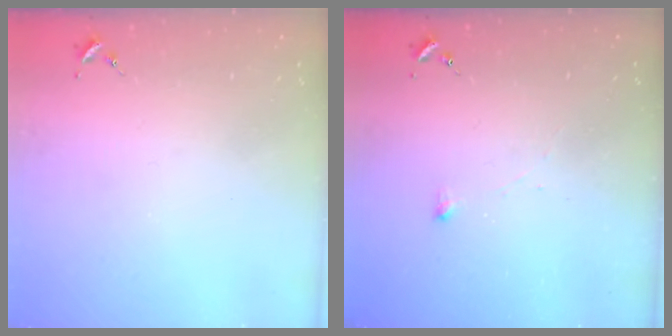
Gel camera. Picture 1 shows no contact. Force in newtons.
{"total": 2.6, "press": 2.6, "slide": 0.1}